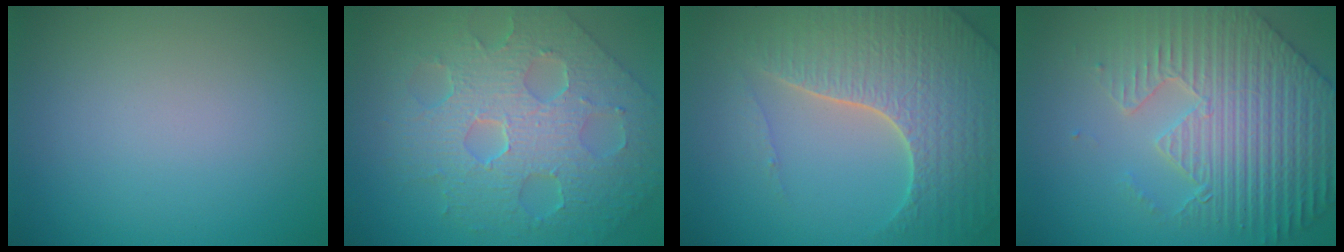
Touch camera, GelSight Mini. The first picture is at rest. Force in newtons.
{"total": 9.0, "press": 6.5, "slide": 6.3}
{"total": 7.0, "press": 6.8, "slide": 1.7}
{"total": 7.6, "press": 6.1, "slide": 4.5}